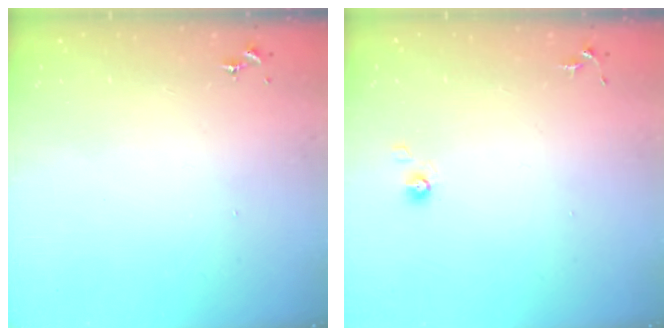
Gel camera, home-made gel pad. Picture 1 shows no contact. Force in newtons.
{"total": 3.9, "press": 3.5, "slide": 1.7}